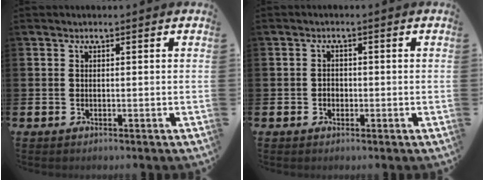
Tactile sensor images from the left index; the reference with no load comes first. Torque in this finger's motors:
{"motor_torque": [0.00, 0.04, 0.08, 0.02]}